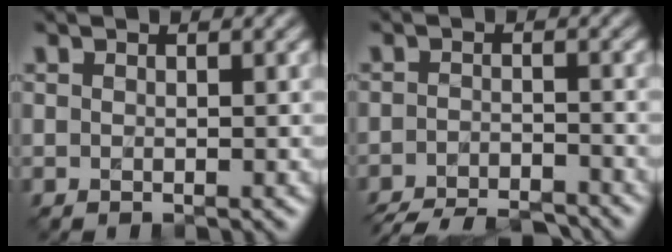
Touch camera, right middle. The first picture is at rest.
{"total": 7.6, "force": [-7.0, 1.4, 2.6], "torque": [-0.041, -0.021, -0.108]}